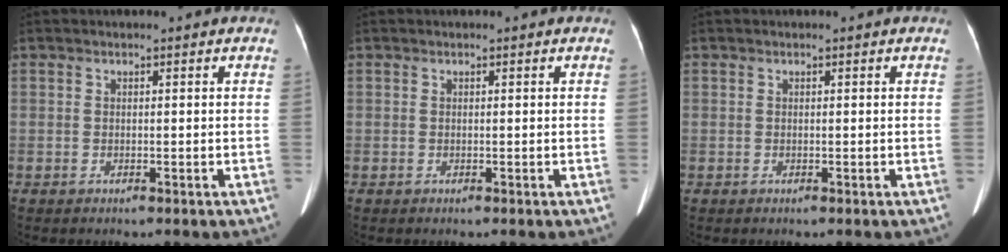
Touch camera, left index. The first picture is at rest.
{"total": 0.0}
{"total": 0.0}